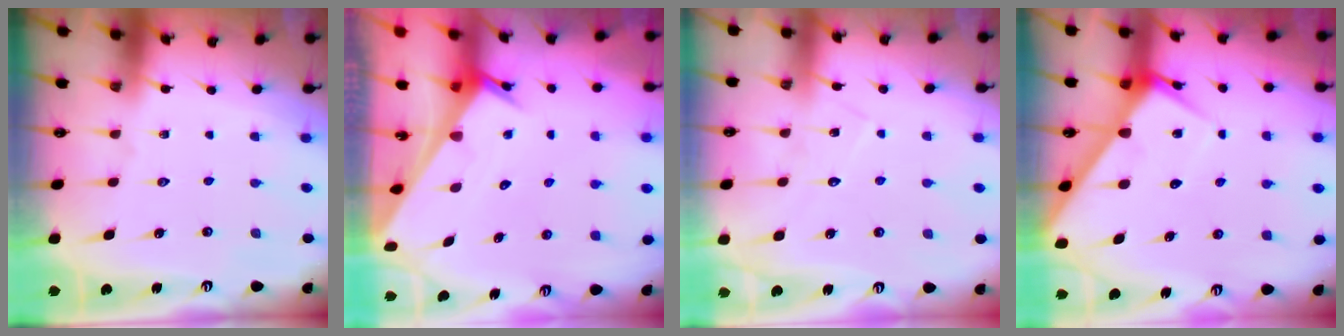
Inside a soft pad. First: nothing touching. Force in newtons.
{"total": 3.1, "press": 3.1, "slide": 0.2}
{"total": 7.2, "press": 7.2, "slide": 0.5}
{"total": 6.1, "press": 6.1, "slide": 0.4}